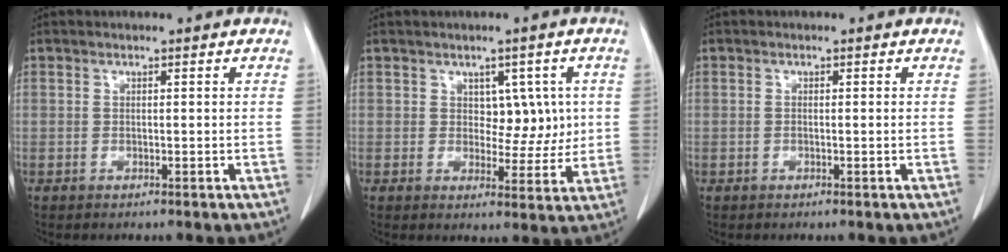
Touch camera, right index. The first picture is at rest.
{"total": 5.1, "force": [1.1, 3.4, 3.6], "torque": [-0.034, 0.007, 0.022]}
{"total": 0.5, "force": [-0.1, 0.0, 0.5], "torque": [-0.012, -0.001, 0.000]}